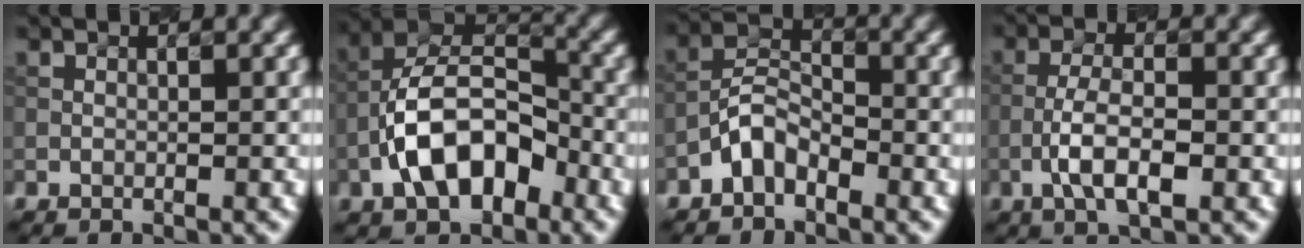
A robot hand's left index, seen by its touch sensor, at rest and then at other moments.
{"total": 8.7, "force": [-3.5, 4.7, 6.4], "torque": [-0.112, 0.017, -0.068]}
{"total": 3.2, "force": [-2.1, 1.7, 1.7], "torque": [-0.029, 0.016, -0.049]}
{"total": 4.1, "force": [-1.6, 1.4, 3.6], "torque": [-0.070, 0.002, -0.033]}